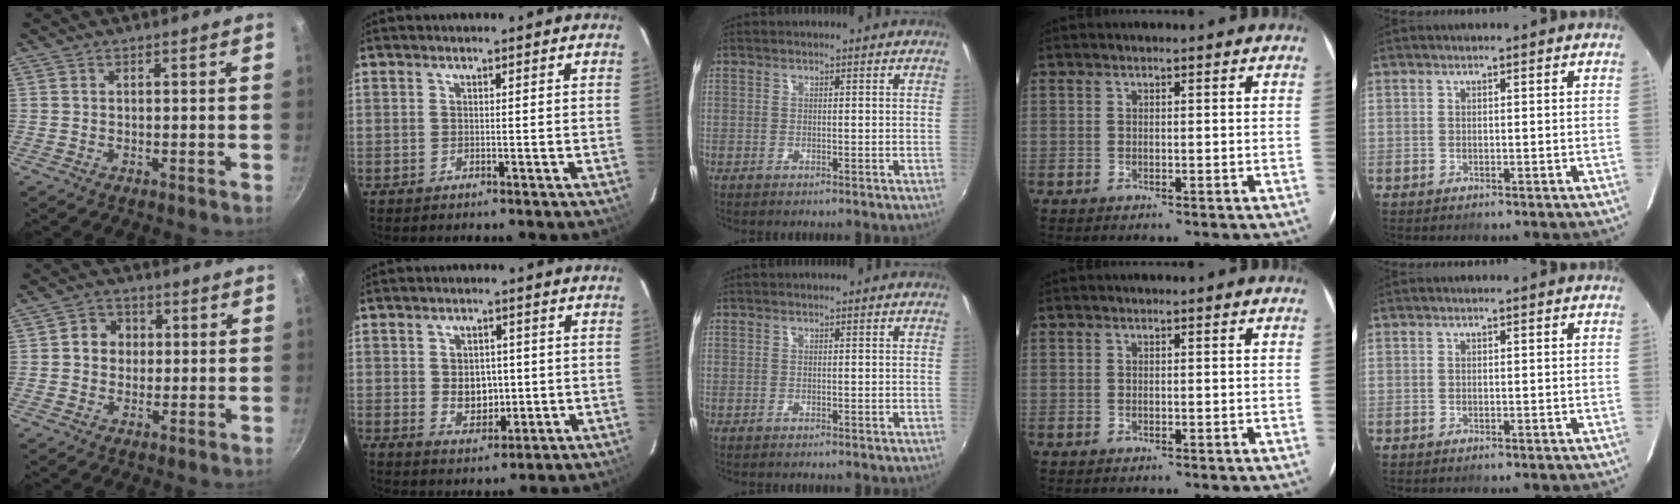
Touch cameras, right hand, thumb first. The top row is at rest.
{"thumb": {"total": 5.5, "force": [0.6, 4.9, 2.3], "torque": [-0.008, 0.005, 0.000]}, "index": {"total": 5.8, "force": [-0.1, 4.5, 3.7], "torque": [-0.062, -0.001, 0.010]}}